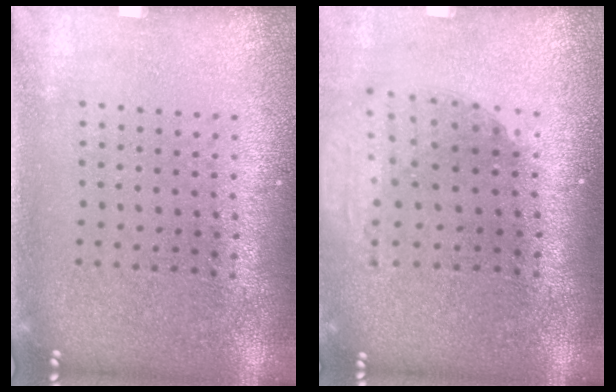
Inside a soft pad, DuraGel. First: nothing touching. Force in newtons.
{"total": 1.9, "press": 1.5, "slide": 1.2}